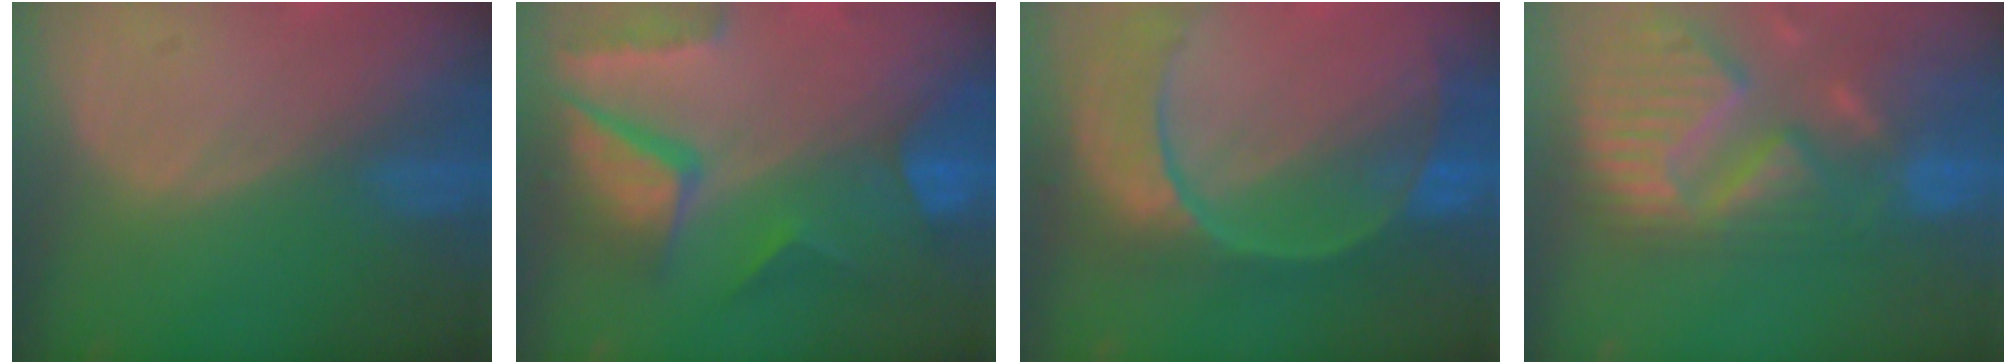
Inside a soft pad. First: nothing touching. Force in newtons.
{"total": 10.5, "press": 8.7, "slide": 6.0}
{"total": 10.9, "press": 9.3, "slide": 5.7}
{"total": 13.9, "press": 11.5, "slide": 7.7}